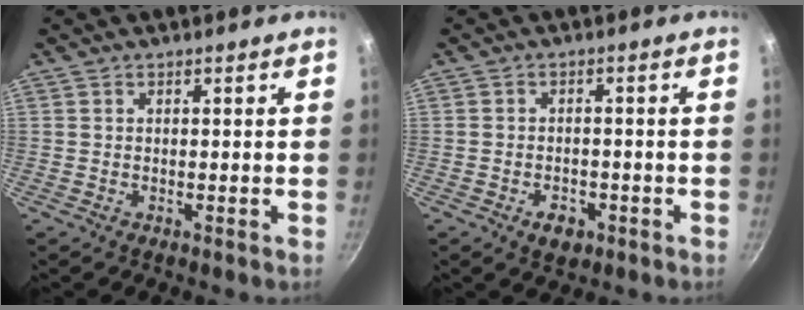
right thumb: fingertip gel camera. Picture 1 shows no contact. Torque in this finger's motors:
{"motor_torque": [-0.16, 0.09, 0.05, 0.07, 0.00]}